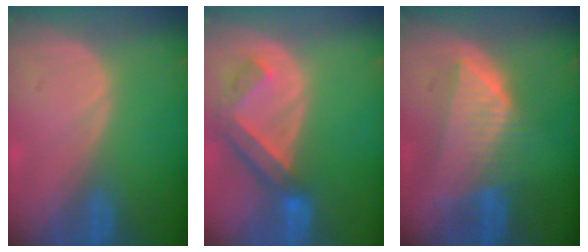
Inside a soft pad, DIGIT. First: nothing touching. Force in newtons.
{"total": 6.5, "press": 5.8, "slide": 3.0}
{"total": 7.7, "press": 7.0, "slide": 3.1}